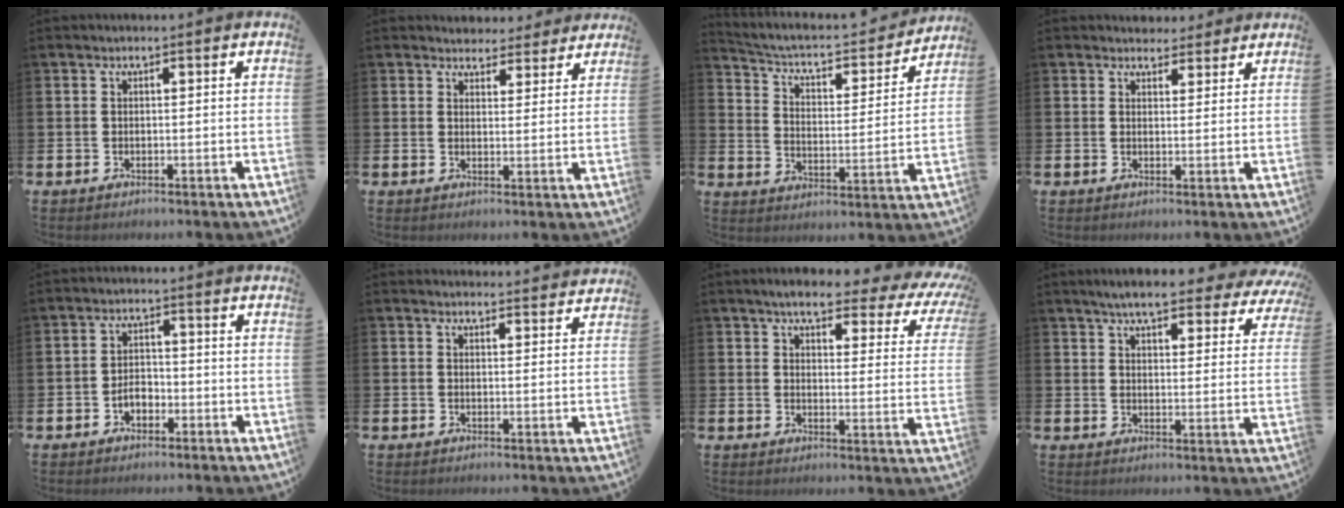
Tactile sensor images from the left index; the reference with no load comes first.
{"total": 4.0, "force": [3.6, 1.6, 0.0], "torque": [-0.006, -0.022, 0.065]}
{"total": 5.2, "force": [4.6, 1.7, 1.9], "torque": [-0.068, -0.036, 0.069]}
{"total": 3.3, "force": [3.0, 1.2, -0.3], "torque": [0.004, -0.012, 0.056]}
{"total": 2.7, "force": [-1.3, 1.8, 1.5], "torque": [-0.021, 0.000, -0.030]}
{"total": 2.8, "force": [2.7, 0.3, -0.2], "torque": [0.006, -0.021, 0.048]}
{"total": 6.0, "force": [5.0, 1.5, 2.9], "torque": [-0.055, -0.038, 0.077]}
{"total": 6.9, "force": [6.2, 1.1, 2.7], "torque": [-0.061, -0.032, 0.106]}